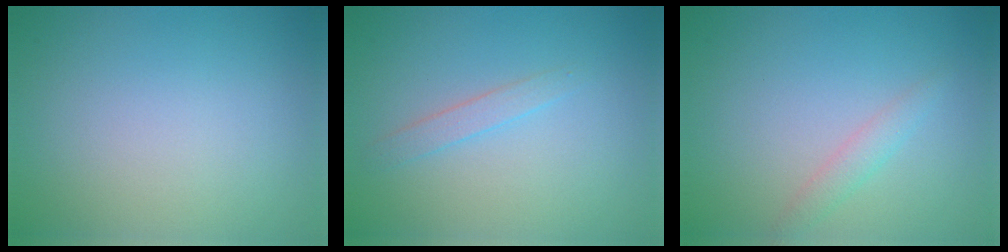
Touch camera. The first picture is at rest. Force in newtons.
{"total": 1.3, "press": 1.3, "slide": 0.0}
{"total": 1.4, "press": 1.4, "slide": 0.1}